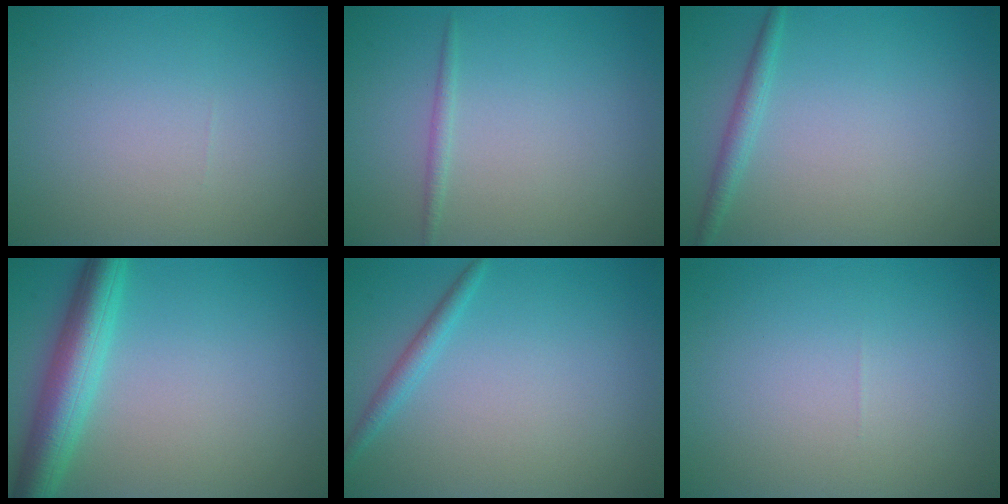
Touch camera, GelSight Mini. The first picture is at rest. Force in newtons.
{"total": 0.8, "press": 0.8, "slide": 0.1}
{"total": 1.5, "press": 1.5, "slide": 0.1}
{"total": 5.5, "press": 5.5, "slide": 0.2}
{"total": 1.5, "press": 1.5, "slide": 0.1}
{"total": 0.0}